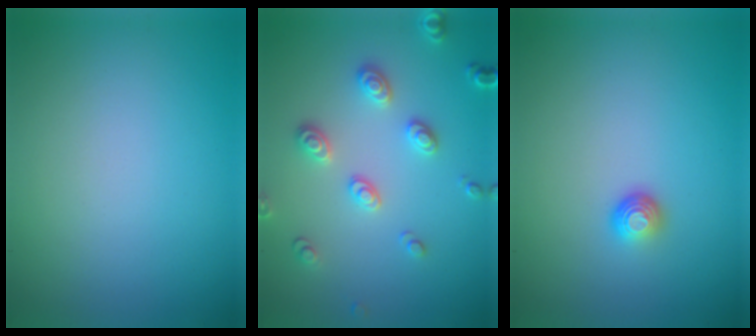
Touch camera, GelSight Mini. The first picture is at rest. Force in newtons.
{"total": 2.8, "press": 2.7, "slide": 0.8}
{"total": 1.5, "press": 1.0, "slide": 1.1}